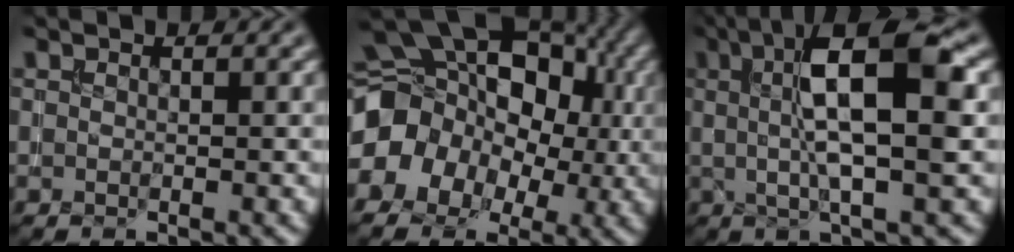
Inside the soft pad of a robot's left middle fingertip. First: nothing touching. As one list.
[{"total": 14.5, "force": [0.0, 11.4, 9.0], "torque": [-0.142, 0.006, -0.021]}, {"total": 9.0, "force": [1.7, 2.0, 8.7], "torque": [-0.142, 0.008, 0.025]}]